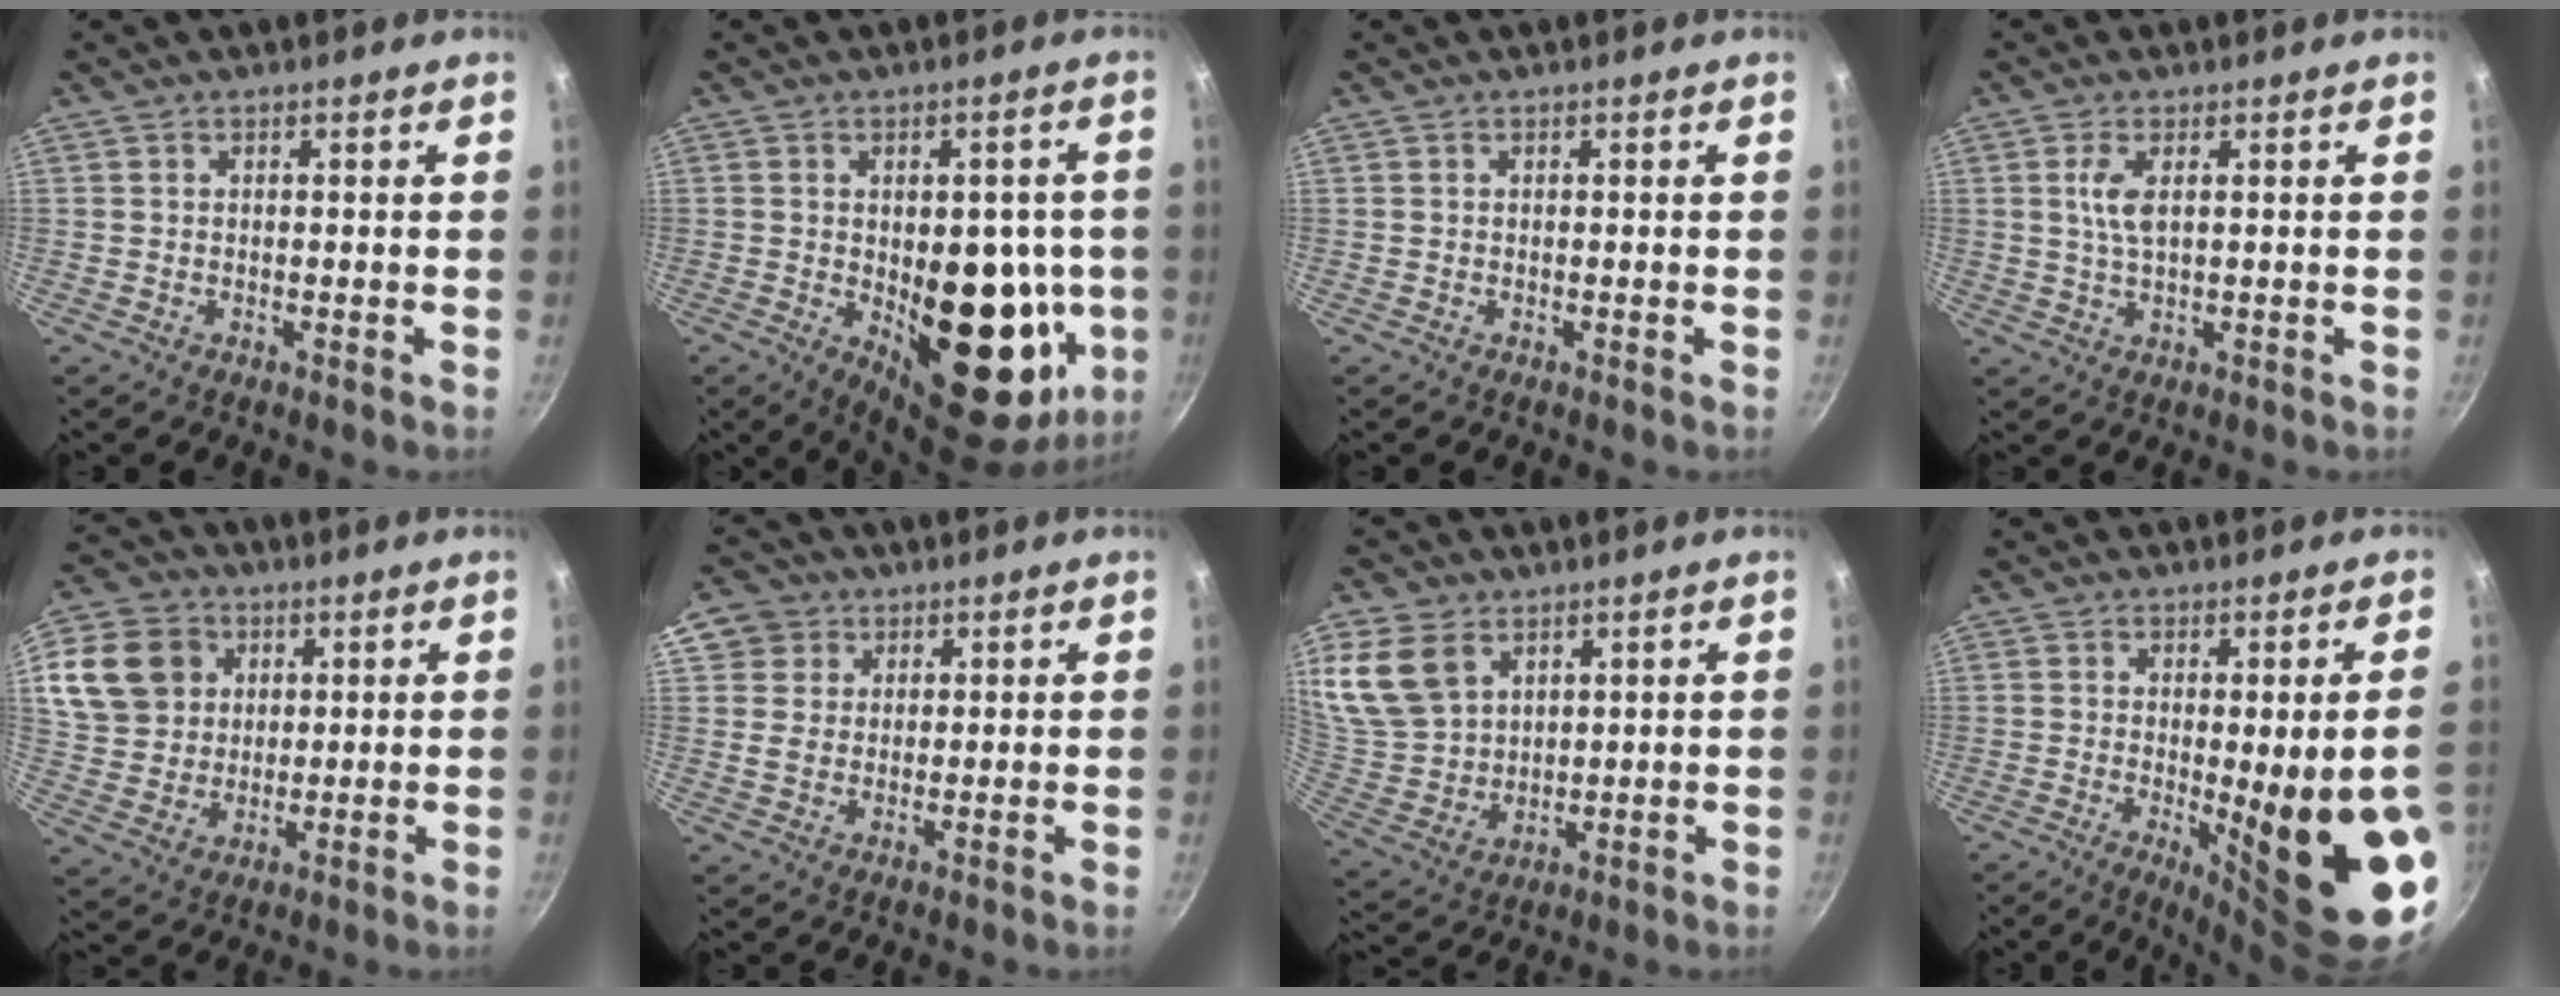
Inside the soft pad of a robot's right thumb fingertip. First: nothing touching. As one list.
[{"total": 21.8, "force": [-2.7, 11.4, 18.4], "torque": [-0.184, -0.015, -0.017]}, {"total": 0.0}, {"total": 4.0, "force": [1.1, 1.5, 3.5], "torque": [-0.074, -0.002, 0.022]}, {"total": 15.7, "force": [5.2, 13.0, 7.1], "torque": [-0.125, 0.002, 0.098]}, {"total": 6.1, "force": [2.4, 5.3, 1.5], "torque": [0.012, -0.001, 0.034]}, {"total": 14.5, "force": [6.6, 10.3, 7.7], "torque": [-0.149, -0.024, 0.146]}, {"total": 17.0, "force": [-2.9, 2.7, 16.5], "torque": [-0.203, -0.029, -0.022]}]